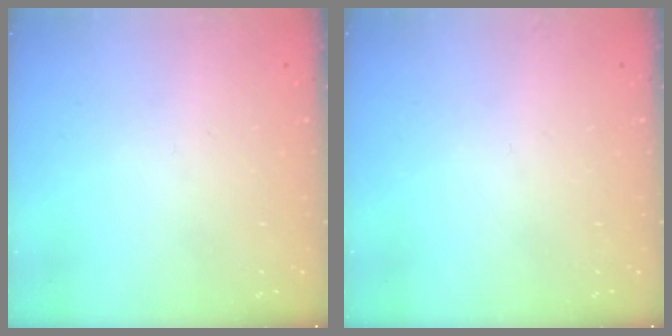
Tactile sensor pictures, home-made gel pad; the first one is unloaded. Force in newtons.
{"total": 0.0}